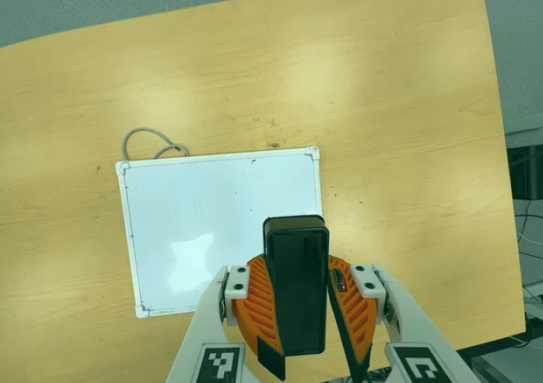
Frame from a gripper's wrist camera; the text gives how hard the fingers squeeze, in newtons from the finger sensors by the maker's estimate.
{"total": 11.7, "left": 11.5, "right": 11.9}